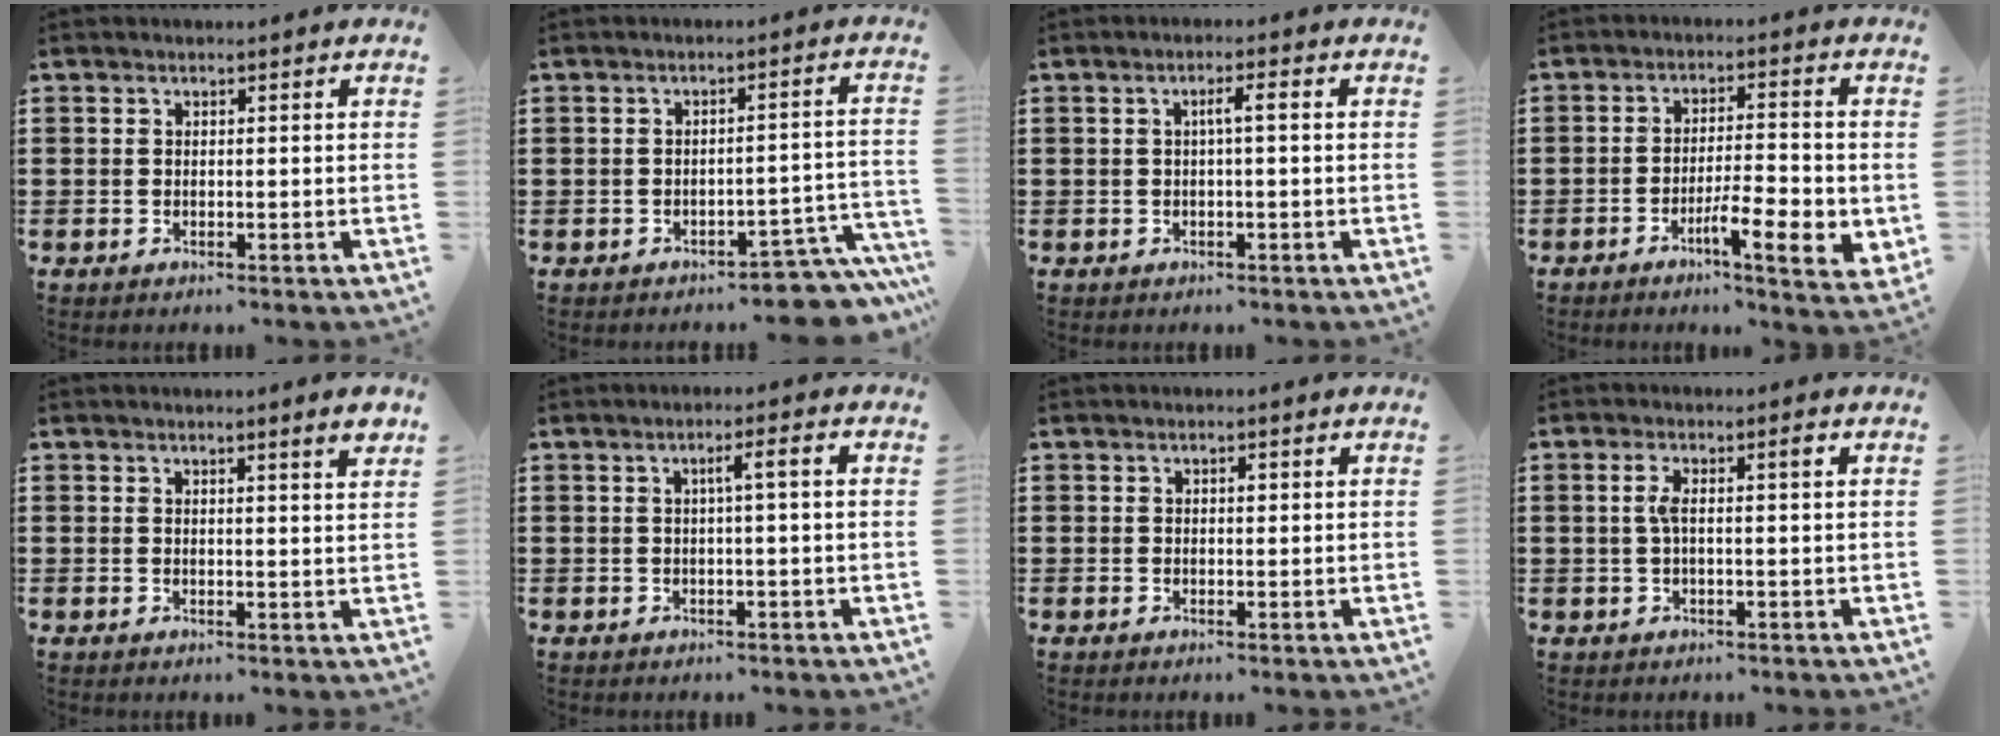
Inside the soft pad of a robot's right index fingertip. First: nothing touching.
{"total": 4.2, "force": [-3.9, 0.7, 1.5], "torque": [-0.025, 0.001, -0.075]}
{"total": 2.2, "force": [-0.1, 0.1, 2.2], "torque": [-0.040, 0.001, -0.004]}
{"total": 7.0, "force": [-3.0, 1.6, 6.1], "torque": [-0.097, 0.001, -0.048]}
{"total": 2.4, "force": [1.7, -0.2, 1.6], "torque": [-0.027, -0.005, 0.029]}
{"total": 2.6, "force": [0.0, 0.0, 2.6], "torque": [-0.045, -0.002, -0.003]}
{"total": 0.7, "force": [0.2, 0.4, 0.5], "torque": [-0.011, 0.001, 0.003]}
{"total": 3.2, "force": [0.3, 0.6, 3.2], "torque": [-0.068, 0.001, -0.001]}